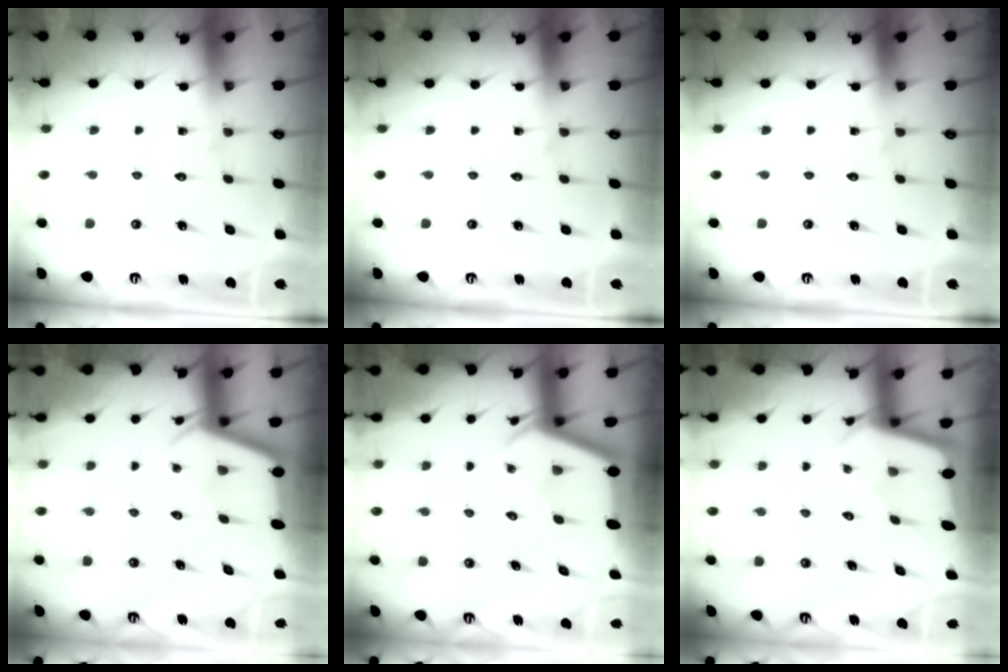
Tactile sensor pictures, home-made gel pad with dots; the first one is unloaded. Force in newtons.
{"total": 0.0}
{"total": 0.0}
{"total": 2.9, "press": 2.9, "slide": 0.3}
{"total": 2.7, "press": 2.7, "slide": 0.2}
{"total": 2.4, "press": 2.4, "slide": 0.1}